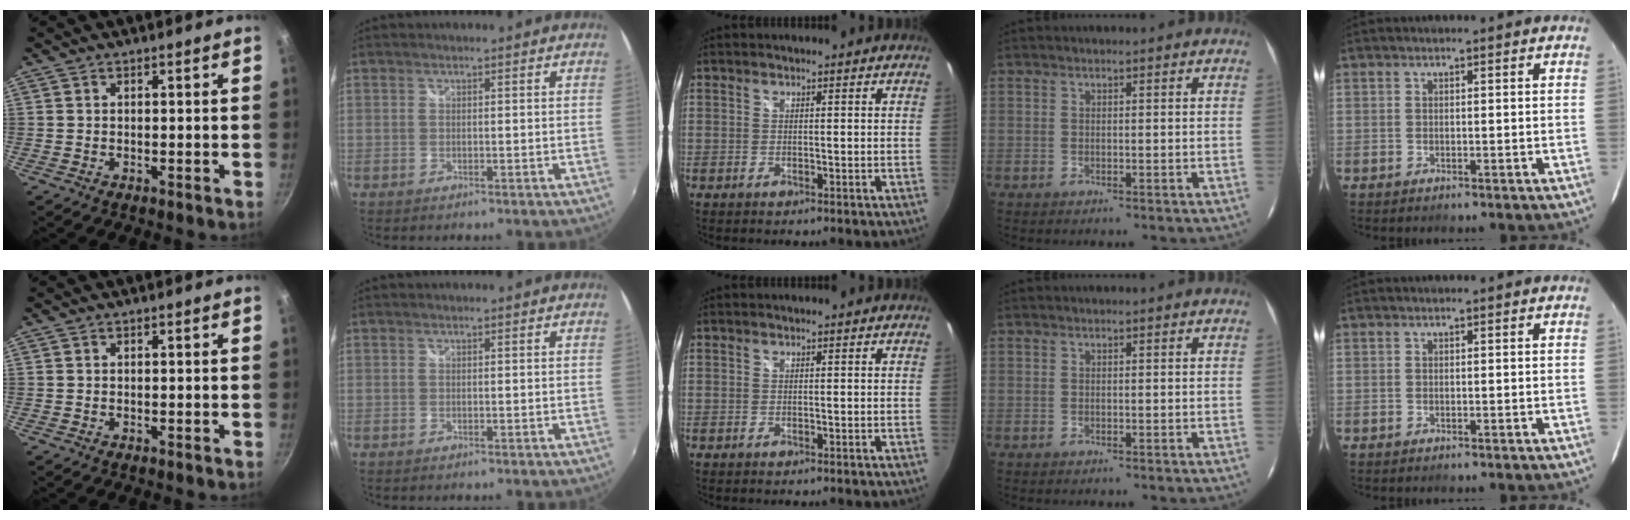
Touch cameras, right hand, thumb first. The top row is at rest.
{}